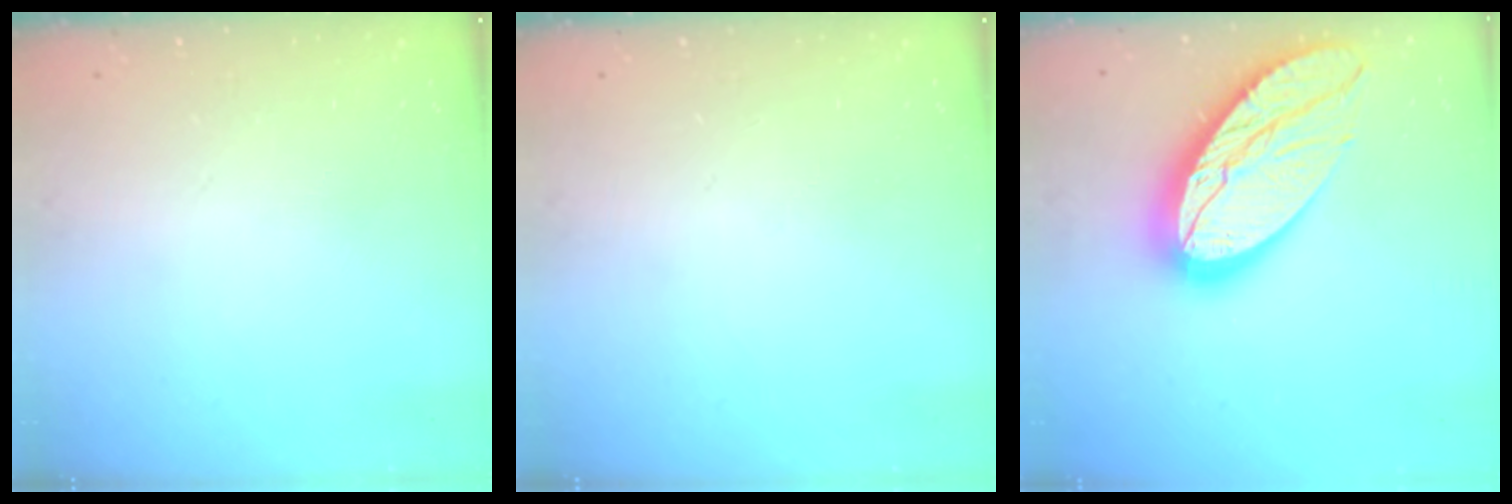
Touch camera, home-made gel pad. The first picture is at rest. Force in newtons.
{"total": 0.0}
{"total": 24.4, "press": 24.3, "slide": 1.9}